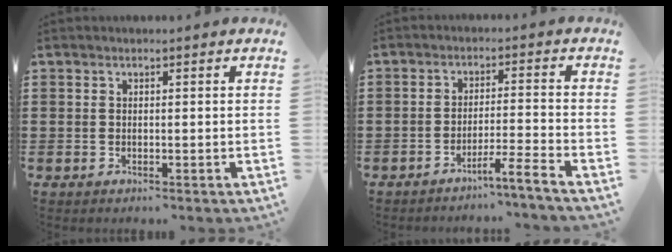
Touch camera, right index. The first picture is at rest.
{"total": 4.3, "force": [-3.7, -1.0, 1.9], "torque": [-0.031, -0.014, -0.072]}